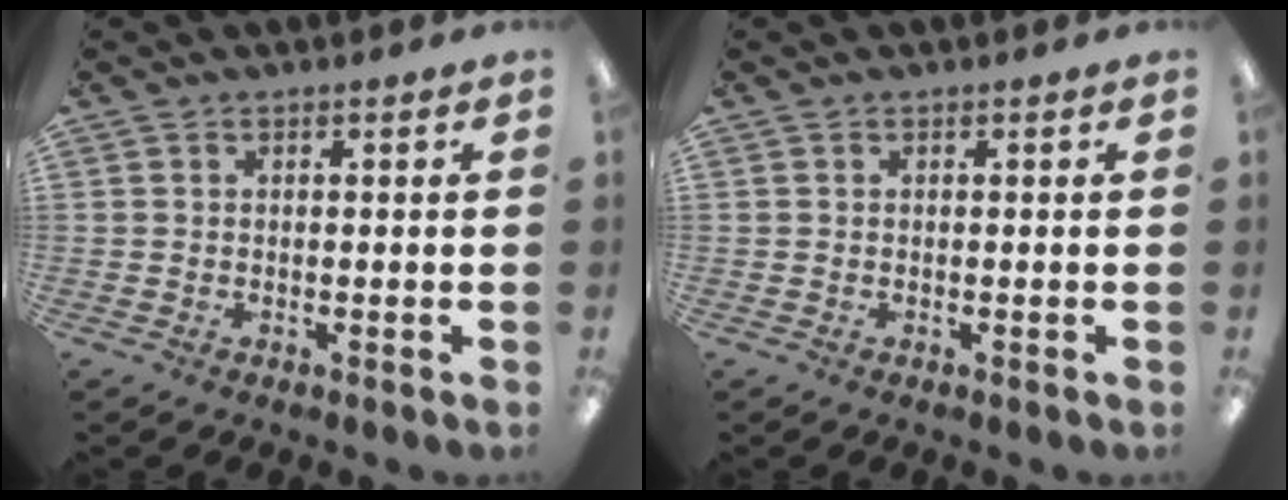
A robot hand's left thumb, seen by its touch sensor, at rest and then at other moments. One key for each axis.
{"total": 0.0}